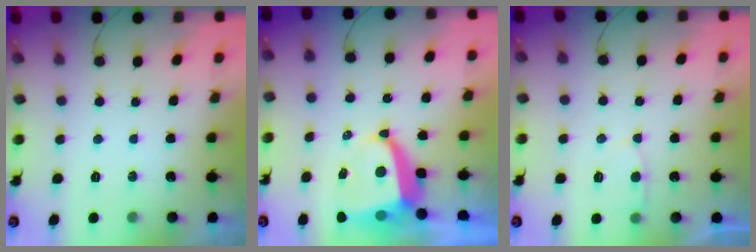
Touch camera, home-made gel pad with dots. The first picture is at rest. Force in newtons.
{"total": 7.8, "press": 7.7, "slide": 1.0}
{"total": 3.0, "press": 3.0, "slide": 0.4}